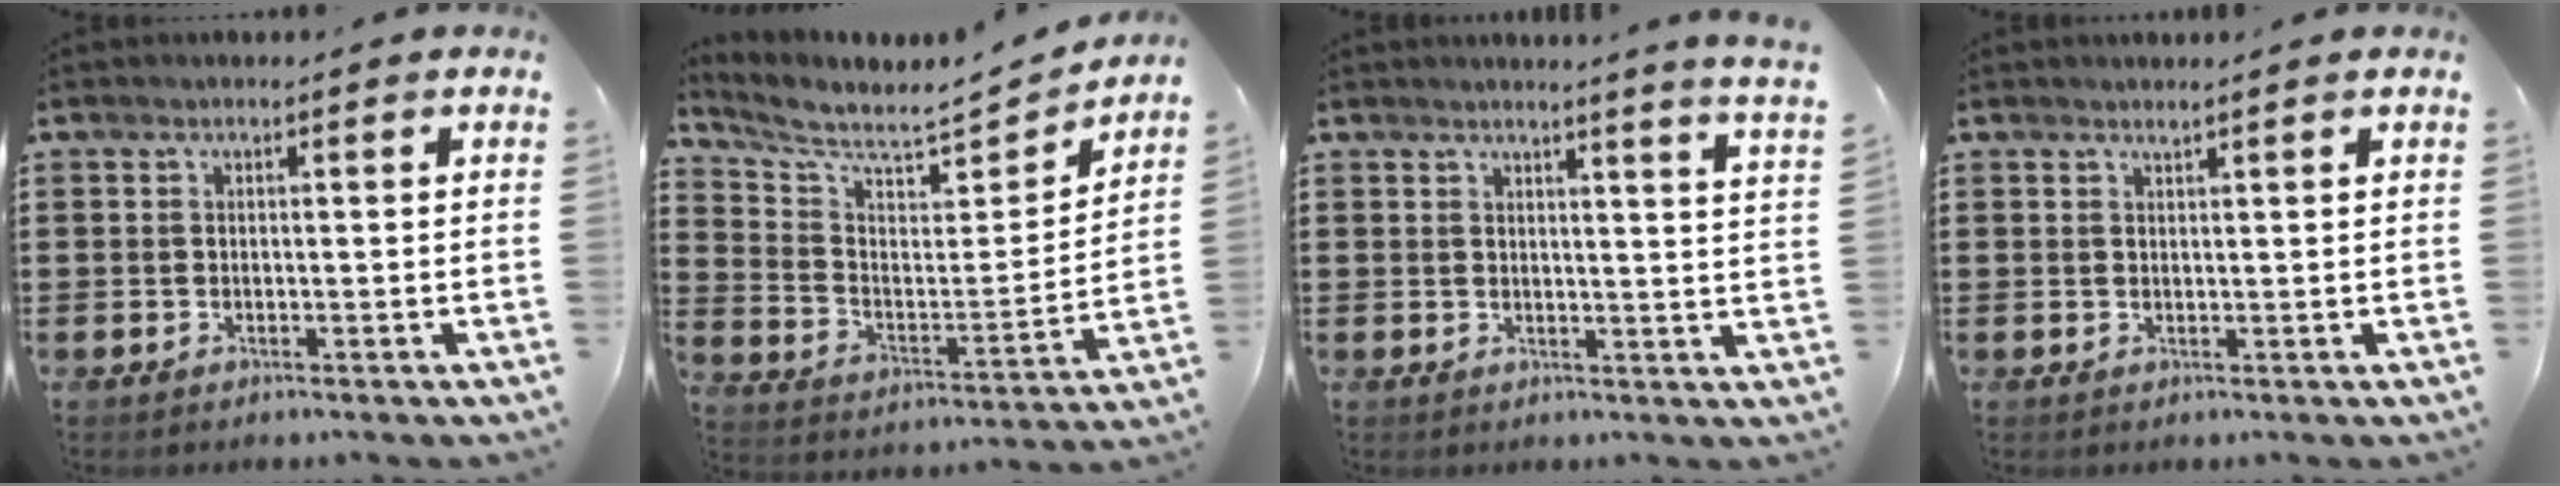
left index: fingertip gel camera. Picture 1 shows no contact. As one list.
[{"total": 6.4, "force": [6.0, 1.2, 2.1], "torque": [-0.074, -0.044, 0.100]}, {"total": 2.9, "force": [2.6, -1.1, 0.5], "torque": [-0.012, -0.025, 0.041]}, {"total": 0.9, "force": [0.9, -0.1, 0.1], "torque": [-0.004, -0.004, 0.017]}]